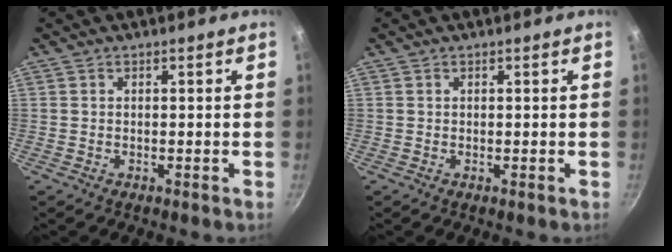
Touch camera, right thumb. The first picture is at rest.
{"total": 0.0}